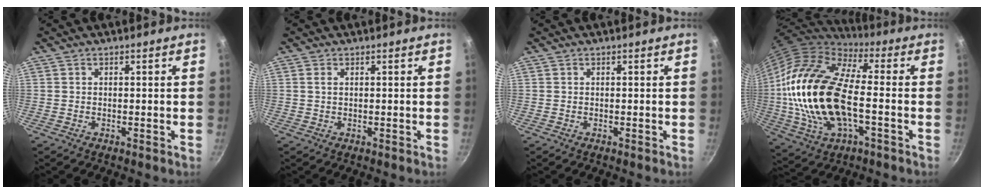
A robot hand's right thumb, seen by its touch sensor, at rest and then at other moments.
{"total": 1.1, "force": [0.4, 0.6, 0.8], "torque": [-0.014, 0.002, 0.006]}
{"total": 0.0}
{"total": 24.3, "force": [-1.9, 12.2, 21.0], "torque": [-0.408, 0.024, -0.038]}